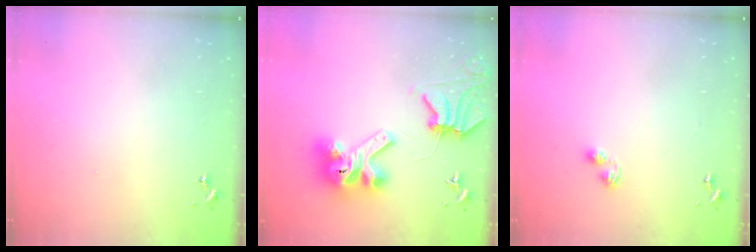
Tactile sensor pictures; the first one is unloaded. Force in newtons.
{"total": 14.4, "press": 14.2, "slide": 1.8}
{"total": 4.6, "press": 4.6, "slide": 0.7}